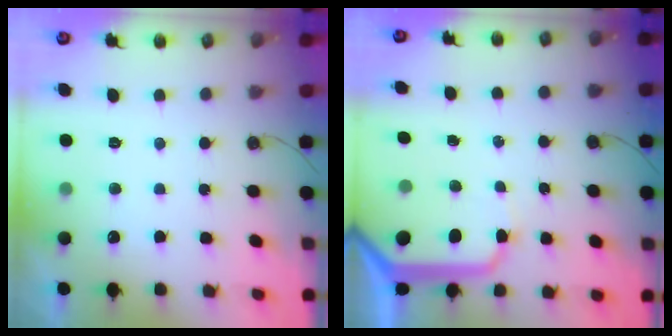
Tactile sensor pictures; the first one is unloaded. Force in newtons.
{"total": 10.0, "press": 9.9, "slide": 1.2}